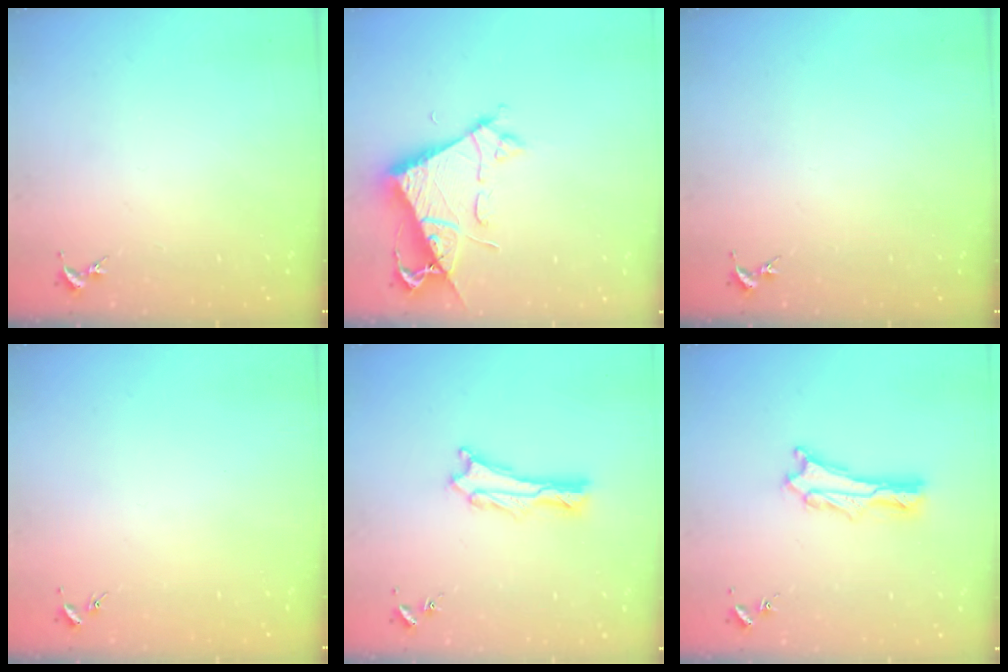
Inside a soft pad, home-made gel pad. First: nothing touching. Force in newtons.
{"total": 7.2, "press": 7.2, "slide": 0.7}
{"total": 0.0}
{"total": 0.0}
{"total": 1.1, "press": 1.1, "slide": 0.2}
{"total": 2.0, "press": 2.0, "slide": 0.2}